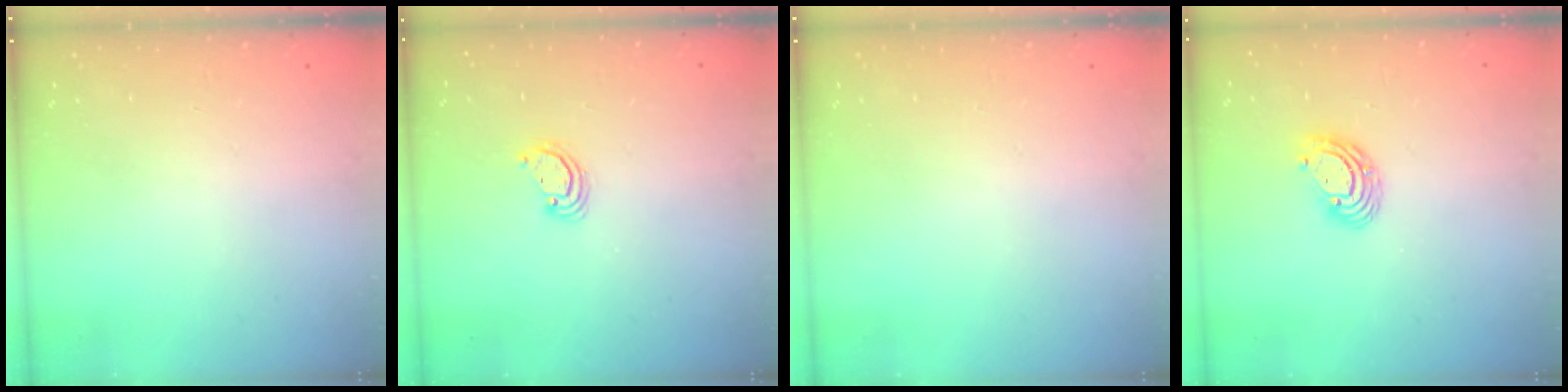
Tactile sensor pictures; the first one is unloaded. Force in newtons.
{"total": 2.5, "press": 2.5, "slide": 0.2}
{"total": 0.0}
{"total": 6.7, "press": 6.6, "slide": 0.8}